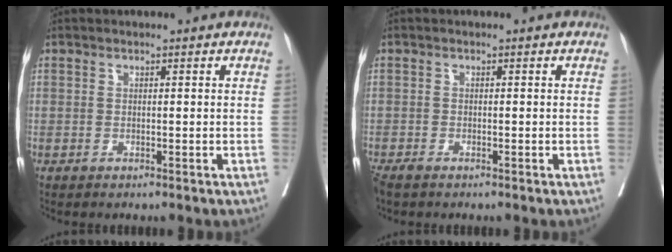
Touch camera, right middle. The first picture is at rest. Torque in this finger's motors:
{"motor_torque": [0.07, -0.04, 0.04, 0.00]}